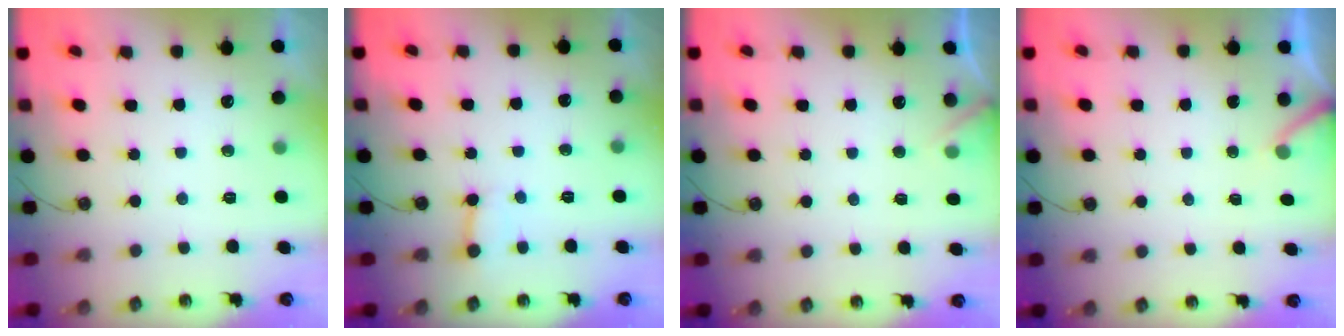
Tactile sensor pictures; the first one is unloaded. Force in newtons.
{"total": 2.9, "press": 2.9, "slide": 0.4}
{"total": 5.4, "press": 5.4, "slide": 0.7}
{"total": 2.5, "press": 2.5, "slide": 0.2}